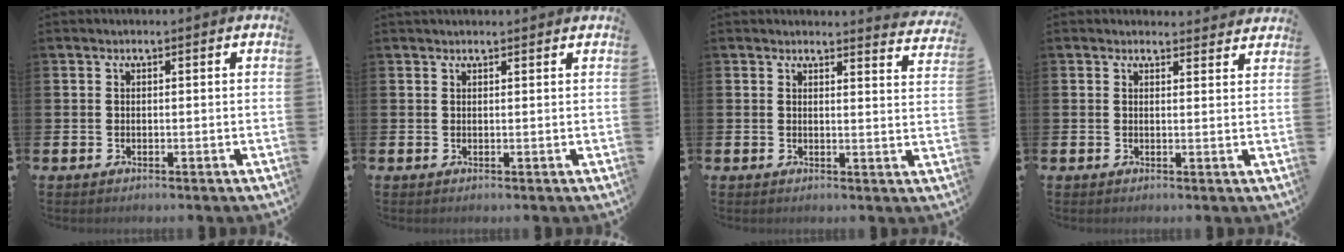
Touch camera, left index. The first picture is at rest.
{"total": 0.8, "force": [0.8, 0.1, 0.2], "torque": [0.003, -0.002, 0.014]}
{"total": 2.9, "force": [2.9, -0.1, 0.0], "torque": [0.010, -0.024, 0.049]}
{"total": 2.2, "force": [2.1, 0.3, -0.1], "torque": [0.007, -0.014, 0.036]}